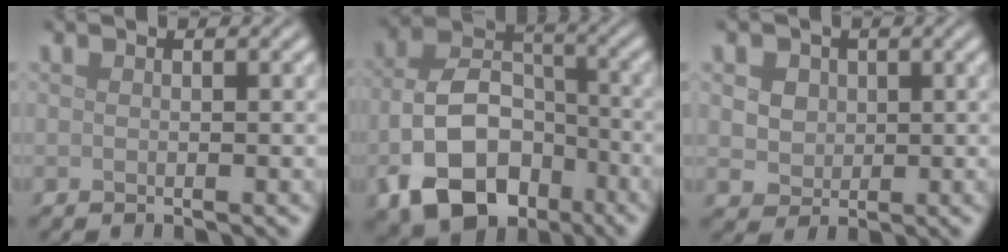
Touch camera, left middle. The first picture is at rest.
{"total": 10.4, "force": [-4.3, 6.9, 6.4], "torque": [-0.124, -0.012, -0.075]}
{"total": 5.3, "force": [2.0, 4.3, 2.4], "torque": [-0.041, 0.018, 0.023]}